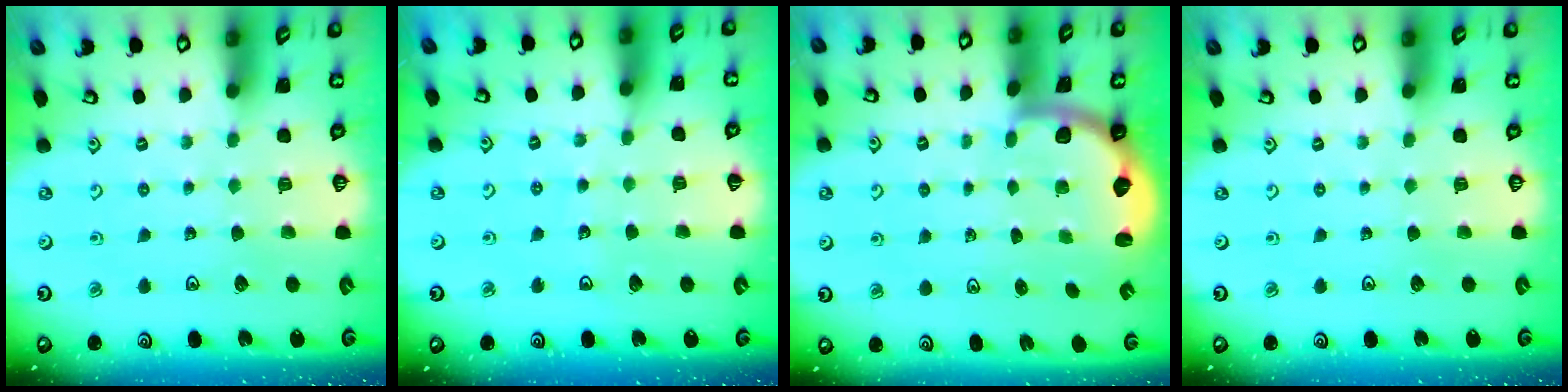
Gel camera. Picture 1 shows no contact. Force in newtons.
{"total": 3.6, "press": 3.5, "slide": 0.4}
{"total": 2.2, "press": 2.1, "slide": 0.8}
{"total": 0.0}